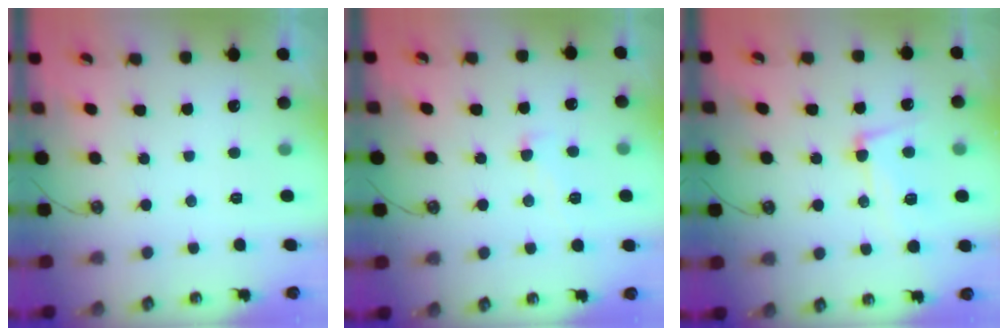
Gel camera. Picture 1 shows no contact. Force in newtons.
{"total": 1.9, "press": 1.9, "slide": 0.4}
{"total": 7.4, "press": 7.3, "slide": 1.4}